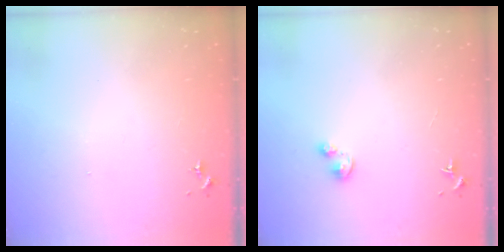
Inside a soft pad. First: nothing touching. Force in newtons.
{"total": 3.2, "press": 3.2, "slide": 0.3}